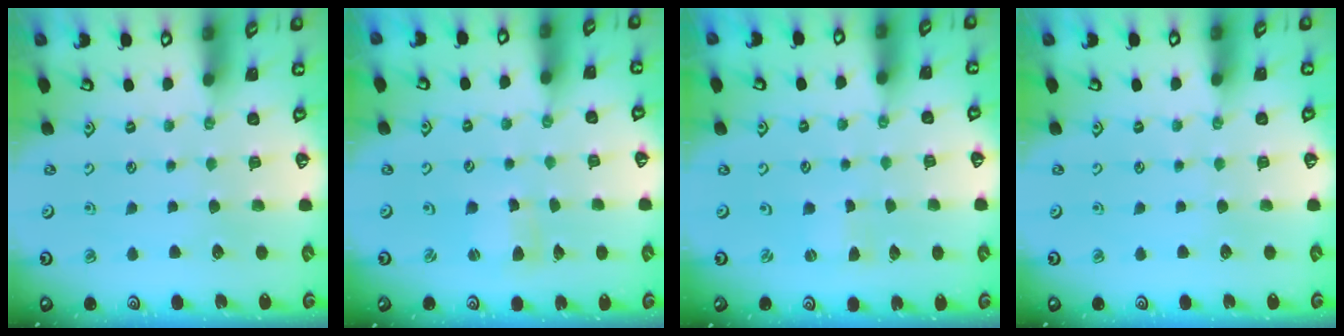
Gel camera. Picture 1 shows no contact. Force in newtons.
{"total": 2.1, "press": 2.1, "slide": 0.2}
{"total": 0.0}
{"total": 0.0}